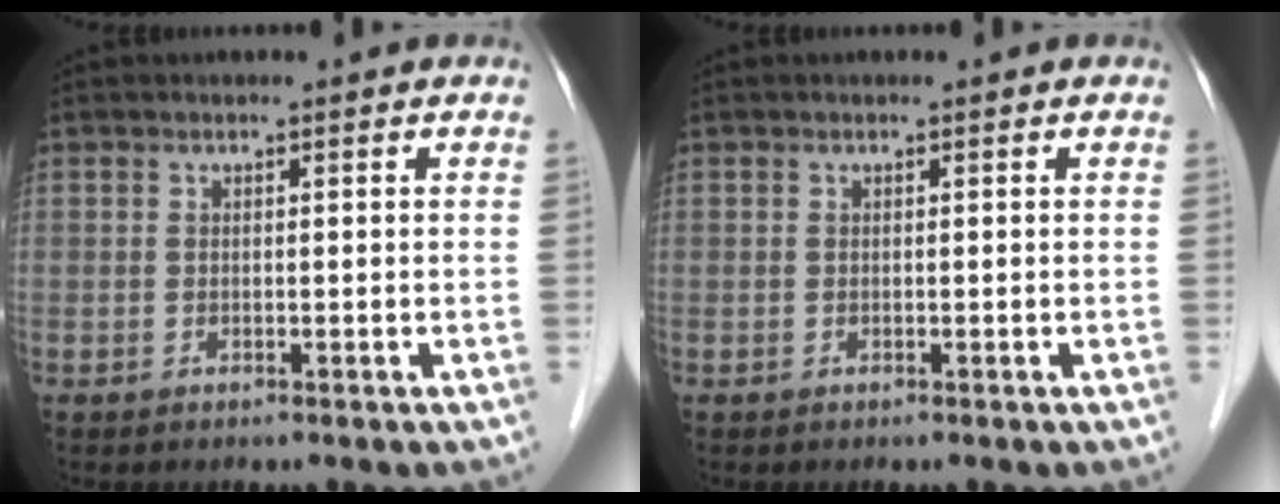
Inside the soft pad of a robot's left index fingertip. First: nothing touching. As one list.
[{"total": 0.0}]